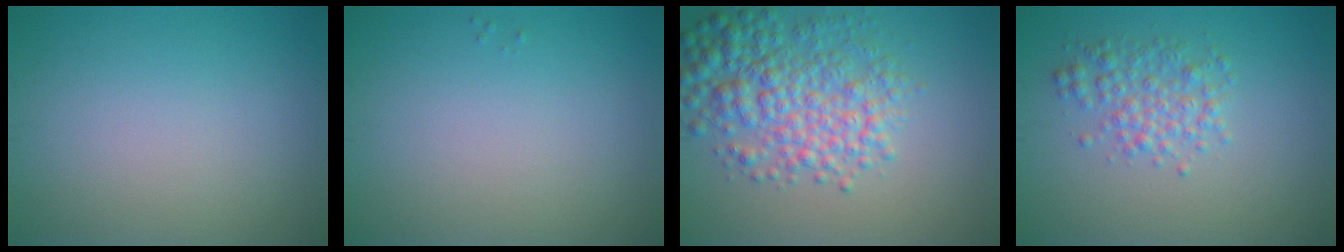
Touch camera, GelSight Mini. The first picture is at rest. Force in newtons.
{"total": 0.0}
{"total": 6.4, "press": 6.4, "slide": 0.2}
{"total": 2.9, "press": 2.9, "slide": 0.0}